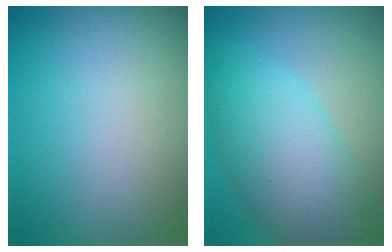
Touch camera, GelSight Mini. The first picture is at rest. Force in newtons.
{"total": 7.2, "press": 7.2, "slide": 0.2}